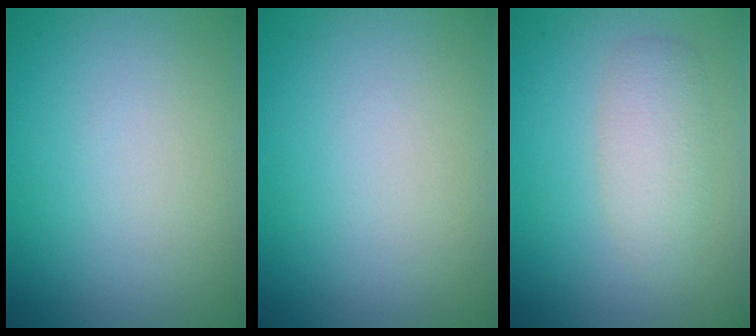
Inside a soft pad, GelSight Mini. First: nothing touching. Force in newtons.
{"total": 0.0}
{"total": 2.8, "press": 2.8, "slide": 0.2}